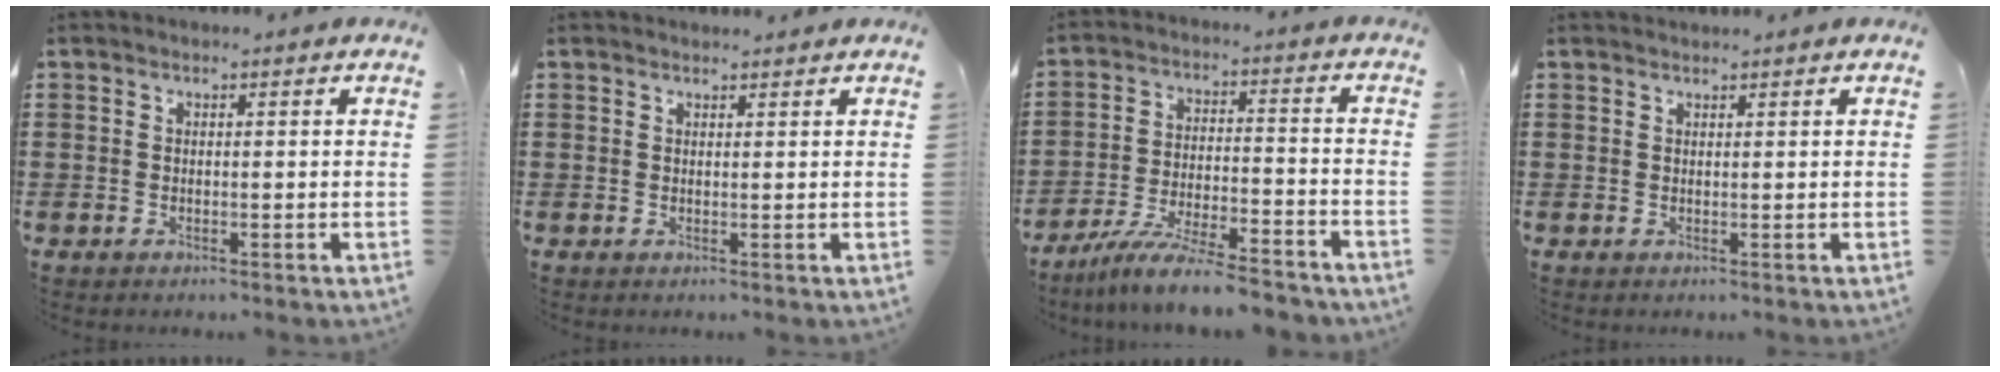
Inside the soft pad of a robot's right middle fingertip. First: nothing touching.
{"total": 0.0}
{"total": 8.4, "force": [-7.7, 0.2, 3.3], "torque": [-0.067, 0.003, -0.151]}
{"total": 0.7, "force": [0.7, -0.1, 0.0], "torque": [0.000, -0.002, 0.014]}